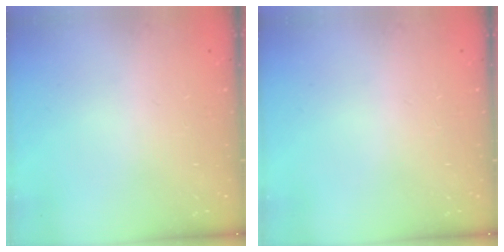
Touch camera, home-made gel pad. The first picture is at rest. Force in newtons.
{"total": 0.0}